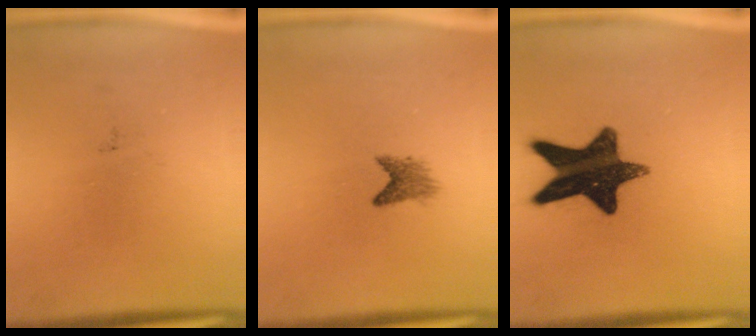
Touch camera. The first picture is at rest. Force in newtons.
{"total": 2.1}
{"total": 15.1}